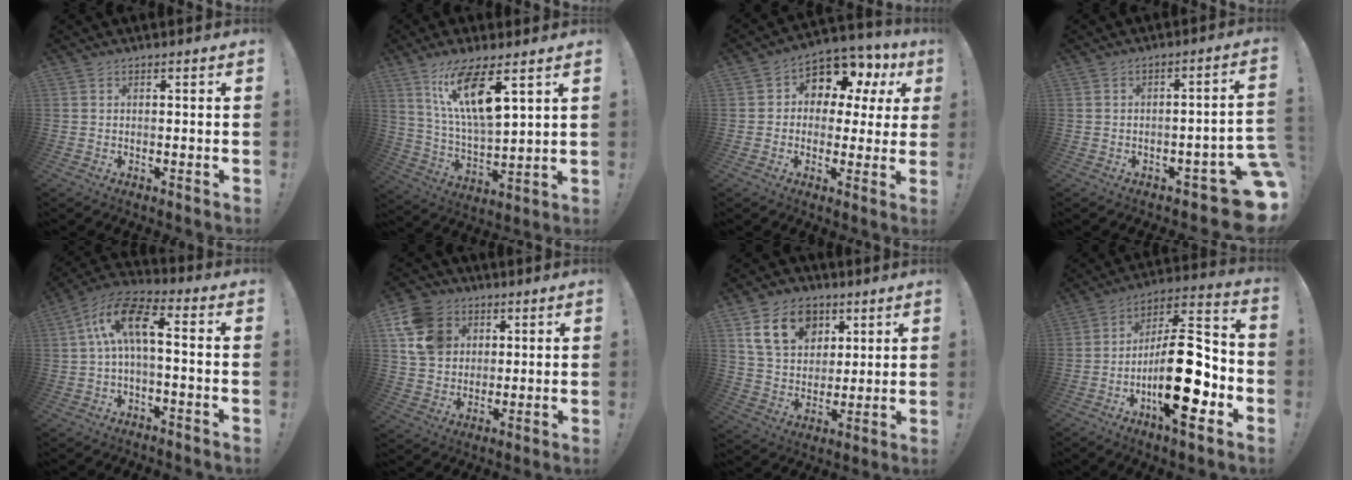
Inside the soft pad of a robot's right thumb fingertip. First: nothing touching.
{"total": 14.8, "force": [8.2, 3.8, 11.8], "torque": [-0.222, -0.034, 0.134]}
{"total": 8.6, "force": [4.6, 5.8, 4.2], "torque": [-0.061, -0.042, 0.081]}
{"total": 8.7, "force": [-4.6, 2.8, 6.9], "torque": [-0.078, 0.021, -0.075]}
{"total": 11.7, "force": [0.9, 4.9, 10.5], "torque": [-0.206, 0.020, 0.016]}
{"total": 13.6, "force": [4.8, 11.2, 6.1], "torque": [-0.097, -0.017, 0.101]}
{"total": 15.9, "force": [7.6, 11.8, 7.6], "torque": [-0.128, -0.024, 0.149]}
{"total": 23.2, "force": [-6.7, 8.3, 20.7], "torque": [-0.362, 0.037, -0.101]}